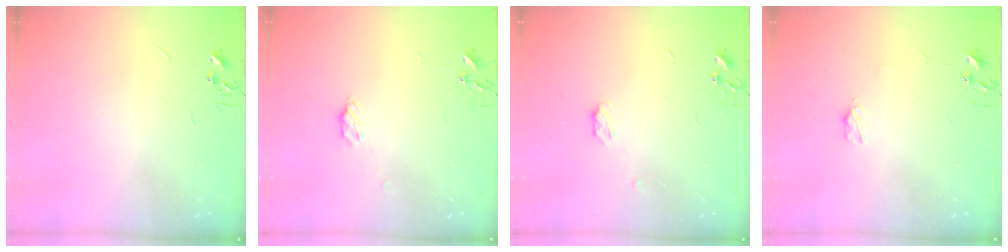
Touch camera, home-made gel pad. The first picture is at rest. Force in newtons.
{"total": 5.4, "press": 5.4, "slide": 0.7}
{"total": 3.9, "press": 3.8, "slide": 0.6}
{"total": 2.5, "press": 2.5, "slide": 0.5}